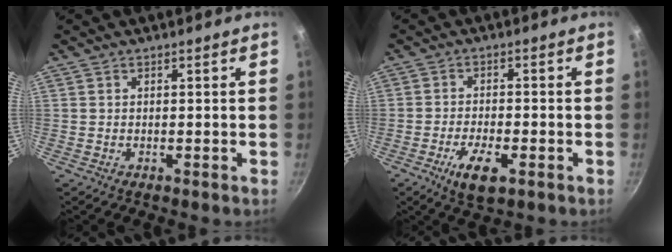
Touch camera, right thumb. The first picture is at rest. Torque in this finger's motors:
{"motor_torque": [0.85, 1.05, 0.51, -0.65, 0.03]}